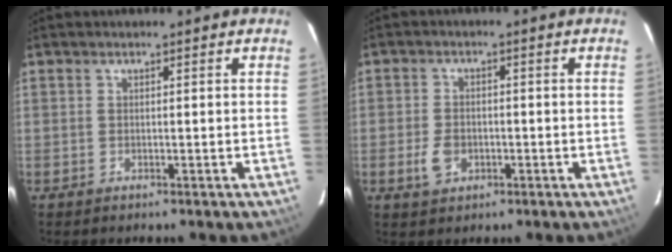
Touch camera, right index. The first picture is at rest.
{"total": 4.5, "force": [-1.6, 3.3, 2.6], "torque": [-0.060, 0.000, -0.025]}